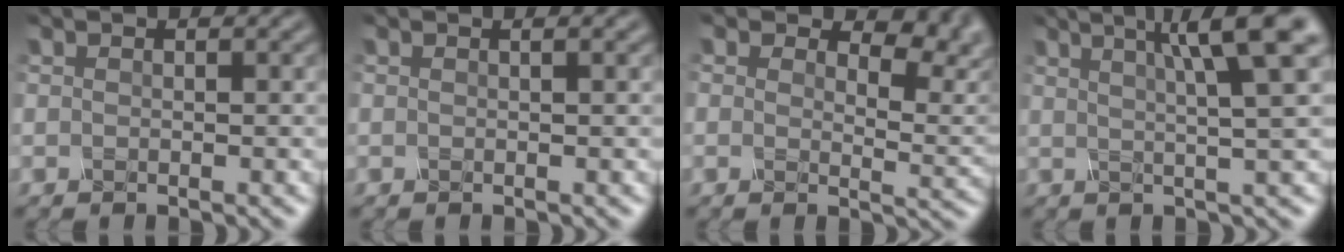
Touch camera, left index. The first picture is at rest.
{"total": 1.0, "force": [0.4, 0.4, 0.9], "torque": [-0.007, 0.001, -0.004]}
{"total": 7.1, "force": [3.7, 3.7, 4.8], "torque": [-0.063, 0.003, 0.053]}
{"total": 7.9, "force": [3.2, 1.4, 7.1], "torque": [-0.077, 0.025, 0.039]}